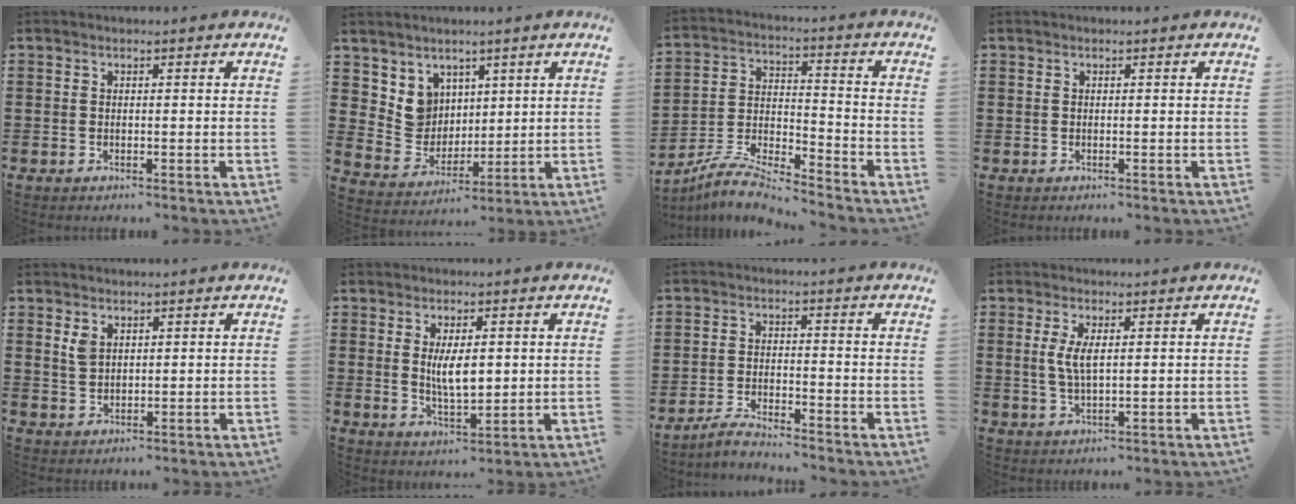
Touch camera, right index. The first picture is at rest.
{"total": 6.8, "force": [3.6, 5.7, 1.0], "torque": [-0.055, -0.008, 0.073]}
{"total": 7.7, "force": [-7.4, 0.4, 2.2], "torque": [-0.052, 0.005, -0.148]}
{"total": 0.0}
{"total": 2.4, "force": [1.5, 1.3, 1.4], "torque": [-0.032, 0.004, 0.028]}
{"total": 5.7, "force": [0.9, 2.1, 5.2], "torque": [-0.094, 0.001, 0.013]}
{"total": 3.3, "force": [-3.3, 0.0, 0.6], "torque": [-0.014, 0.007, -0.066]}
{"total": 3.8, "force": [0.8, 1.2, 3.5], "torque": [-0.073, 0.004, 0.012]}